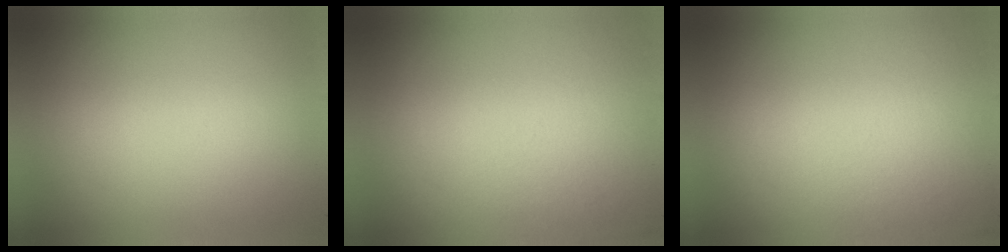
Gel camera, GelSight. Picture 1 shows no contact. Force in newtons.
{"total": 2.5}
{"total": 2.7}